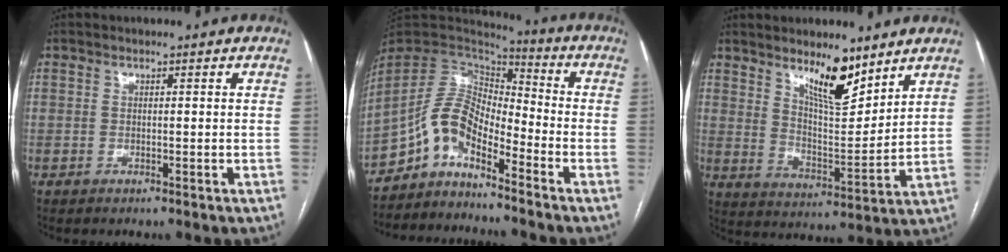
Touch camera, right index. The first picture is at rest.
{"total": 9.2, "force": [-6.7, 3.2, 5.5], "torque": [-0.109, 0.029, -0.128]}
{"total": 9.9, "force": [7.1, 2.4, 6.4], "torque": [-0.112, -0.014, 0.130]}